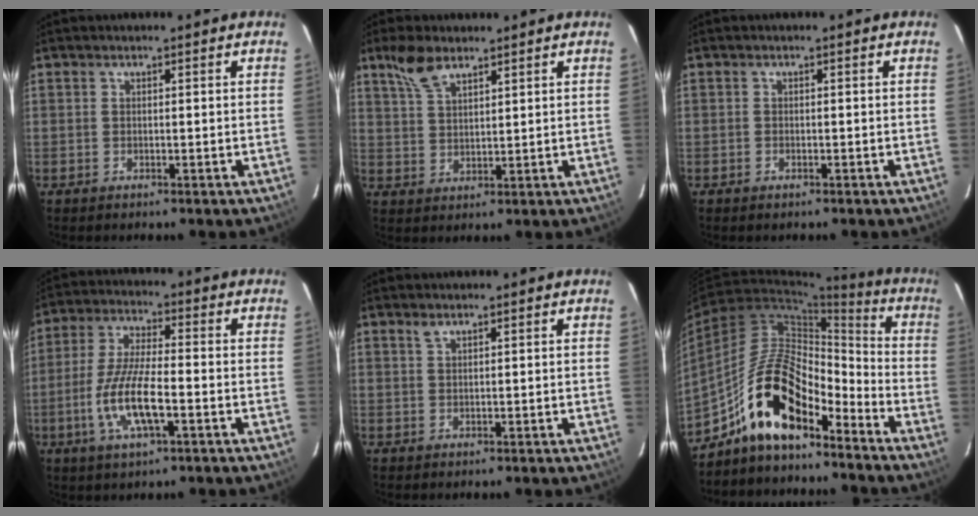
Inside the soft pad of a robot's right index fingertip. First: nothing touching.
{"total": 6.1, "force": [4.3, 2.5, 3.4], "torque": [-0.069, 0.011, 0.089]}
{"total": 0.7, "force": [-0.6, 0.4, 0.2], "torque": [-0.004, 0.001, -0.010]}
{"total": 11.2, "force": [-3.7, 2.8, 10.2], "torque": [-0.212, -0.005, -0.072]}
{"total": 0.9, "force": [0.7, 0.2, 0.4], "torque": [-0.008, 0.002, 0.014]}
{"total": 15.3, "force": [-10.8, 5.6, 9.2], "torque": [-0.172, 0.028, -0.201]}